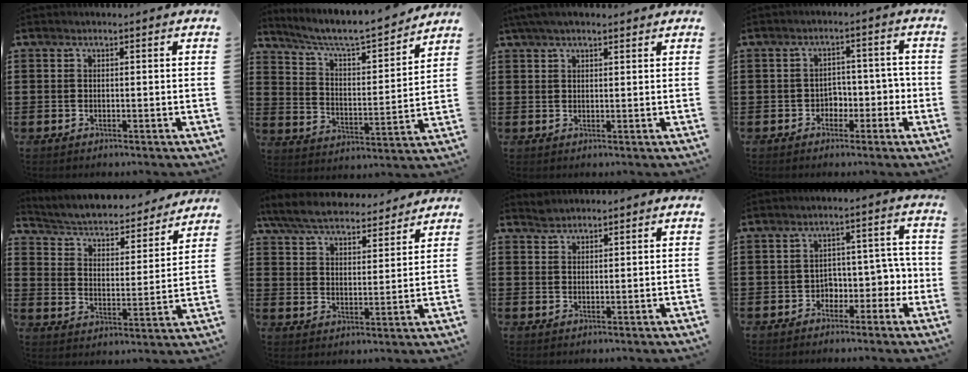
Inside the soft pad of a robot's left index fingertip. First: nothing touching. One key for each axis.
{"total": 5.9, "fx": 5.3, "fy": 0.6, "fz": 2.6, "tx": -0.074, "ty": -0.040, "tz": 0.083}
{"total": 3.2, "fx": 2.3, "fy": 0.8, "fz": 2.0, "tx": -0.044, "ty": 0.006, "tz": 0.044}
{"total": 3.3, "fx": -1.7, "fy": 2.6, "fz": 1.3, "tx": -0.027, "ty": 0.003, "tz": -0.042}
{"total": 3.5, "fx": 3.1, "fy": 0.8, "fz": 1.4, "tx": -0.045, "ty": -0.029, "tz": 0.042}
{"total": 6.7, "fx": 6.4, "fy": 0.9, "fz": 1.9, "tx": -0.067, "ty": -0.033, "tz": 0.111}
{"total": 1.4, "fx": 1.4, "fy": 0.3, "fz": 0.0, "tx": -0.003, "ty": 0.000, "tz": 0.027}
{"total": 3.9, "fx": -2.2, "fy": 2.9, "fz": 1.4, "tx": -0.038, "ty": 0.011, "tz": -0.049}